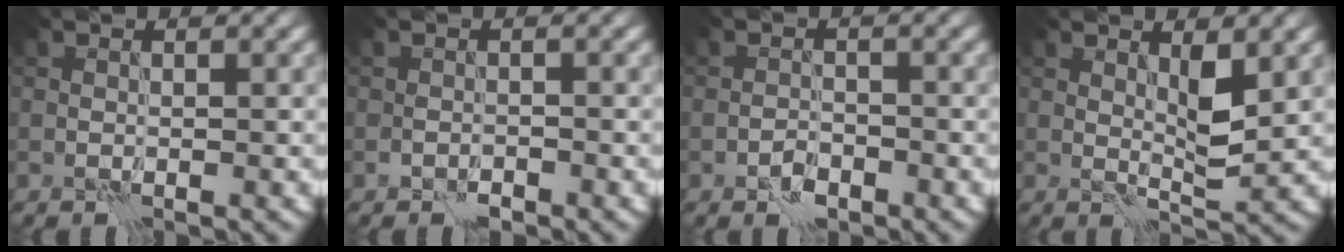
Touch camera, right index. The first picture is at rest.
{"total": 0.8, "force": [-0.6, 0.4, 0.1], "torque": [0.000, 0.001, -0.013]}
{"total": 1.8, "force": [-1.2, 1.0, 0.9], "torque": [-0.012, 0.004, -0.024]}
{"total": 2.5, "force": [1.0, 0.6, 2.2], "torque": [-0.039, -0.007, 0.019]}